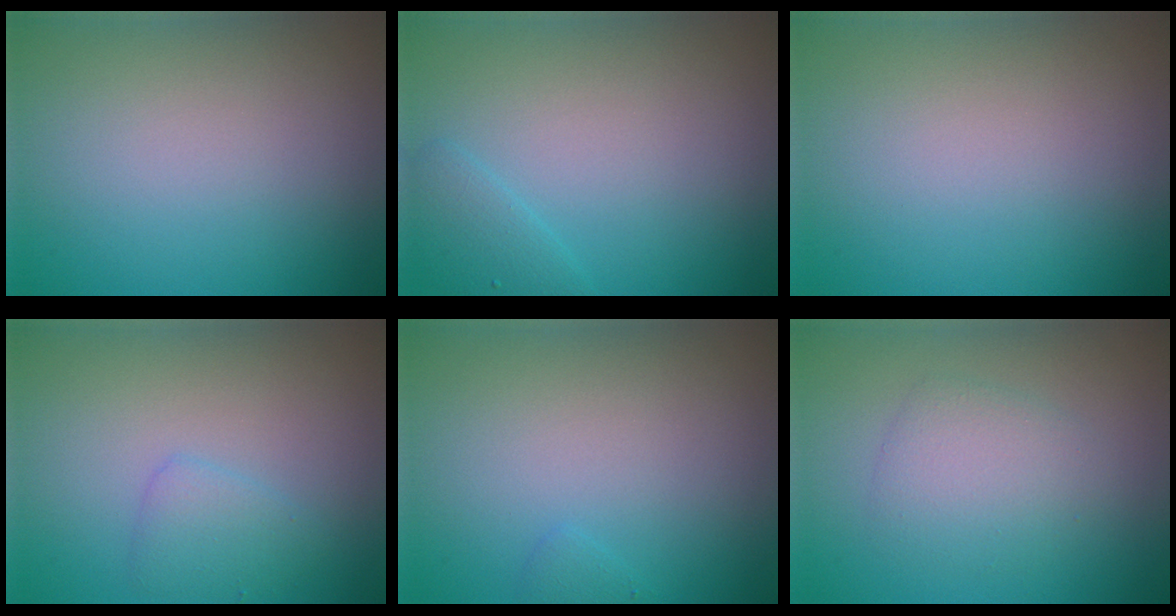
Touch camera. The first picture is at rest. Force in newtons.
{"total": 1.6, "press": 1.6, "slide": 0.1}
{"total": 0.0}
{"total": 1.8, "press": 1.8, "slide": 0.1}
{"total": 0.6, "press": 0.6, "slide": 0.1}
{"total": 2.9, "press": 2.9, "slide": 0.1}